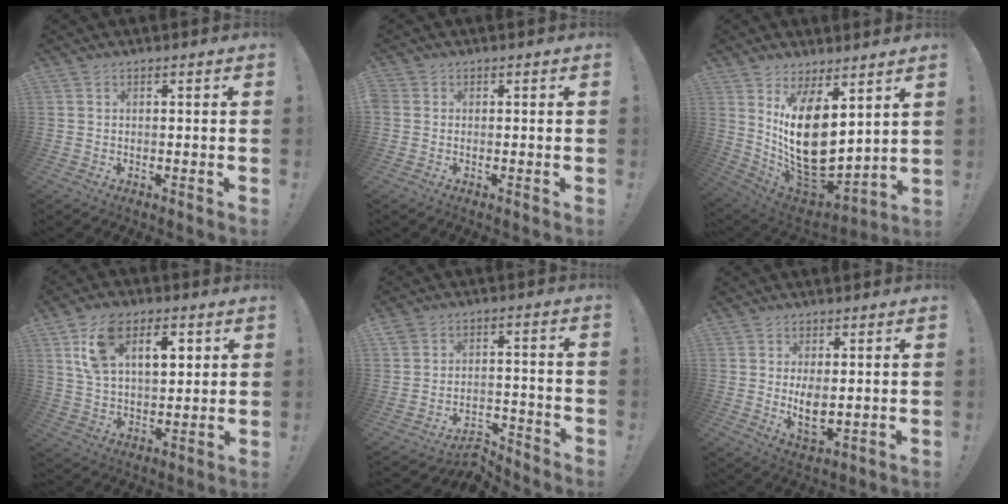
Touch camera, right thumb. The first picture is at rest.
{"total": 1.2, "force": [-0.1, 1.1, 0.5], "torque": [-0.010, 0.003, -0.001]}
{"total": 19.2, "force": [5.0, 10.9, 15.0], "torque": [-0.262, -0.062, 0.102]}
{"total": 15.3, "force": [6.9, 9.2, 10.2], "torque": [-0.157, -0.011, 0.124]}
{"total": 6.2, "force": [-5.1, 2.7, 2.2], "torque": [-0.019, 0.027, -0.088]}
{"total": 5.9, "force": [1.4, 3.4, 4.6], "torque": [-0.052, -0.023, 0.025]}